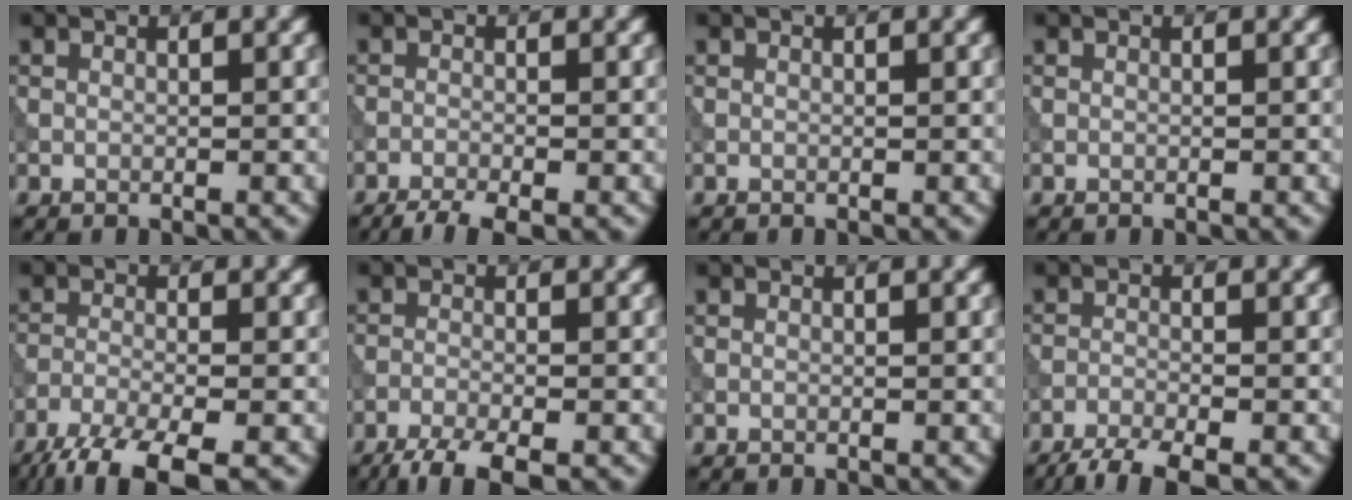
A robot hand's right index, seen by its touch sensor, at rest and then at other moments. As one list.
[{"total": 3.0, "force": [-2.3, 0.5, 1.8], "torque": [-0.036, -0.004, -0.047]}, {"total": 0.0}, {"total": 0.0}, {"total": 7.0, "force": [-5.2, 1.5, 4.4], "torque": [-0.084, -0.020, -0.105]}, {"total": 4.1, "force": [-3.2, 0.7, 2.6], "torque": [-0.049, -0.008, -0.066]}, {"total": 0.0}, {"total": 4.5, "force": [-3.6, 0.7, 2.6], "torque": [-0.049, -0.008, -0.074]}]